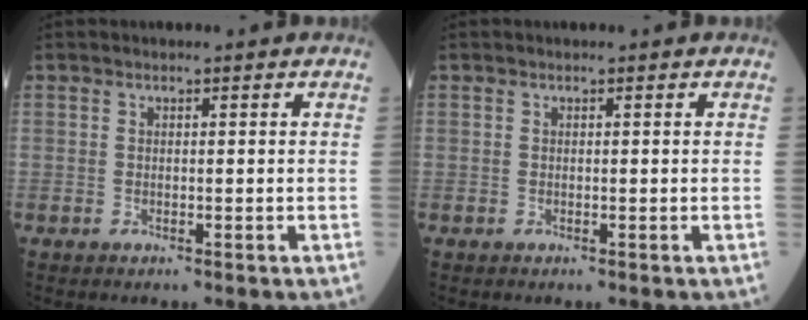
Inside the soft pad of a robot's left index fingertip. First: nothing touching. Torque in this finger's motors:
{"motor_torque": [0.01, 0.00, 0.00, 0.01]}